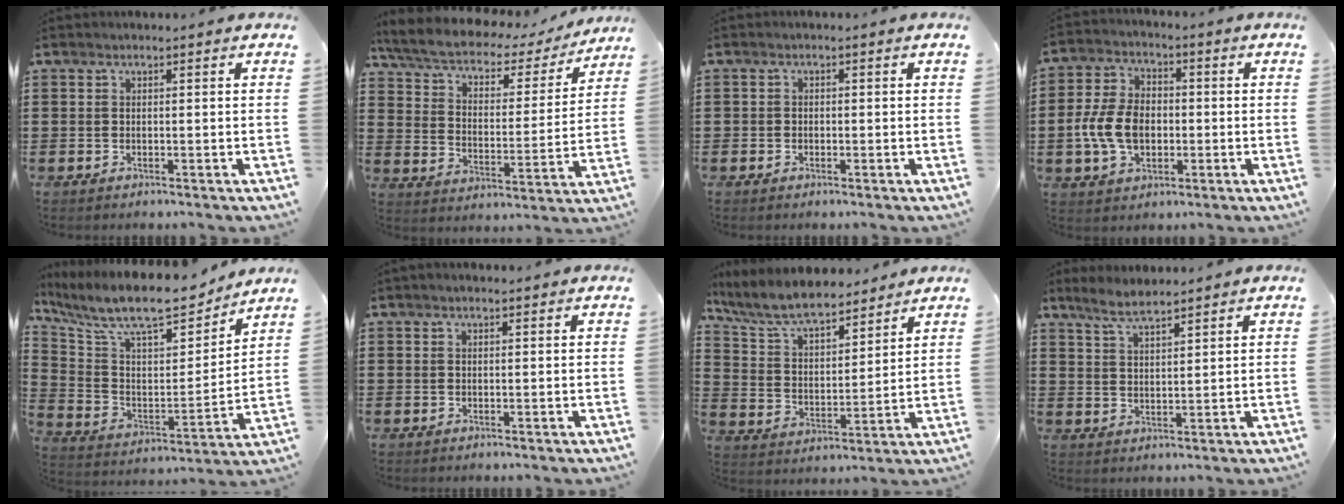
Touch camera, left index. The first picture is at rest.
{"total": 5.4, "force": [4.6, 1.6, 2.5], "torque": [-0.069, -0.033, 0.076]}
{"total": 1.0, "force": [-0.4, 0.9, 0.2], "torque": [-0.008, 0.003, -0.010]}
{"total": 8.4, "force": [-1.4, 5.8, 5.9], "torque": [-0.143, 0.005, -0.032]}
{"total": 12.3, "force": [10.2, 2.8, 6.4], "torque": [-0.158, -0.062, 0.174]}
{"total": 0.6, "force": [0.4, 0.2, 0.4], "torque": [-0.009, 0.003, 0.007]}
{"total": 8.4, "force": [7.7, 1.7, 3.0], "torque": [-0.091, -0.035, 0.138]}
{"total": 4.3, "force": [3.7, 0.7, 2.1], "torque": [-0.051, -0.002, 0.068]}